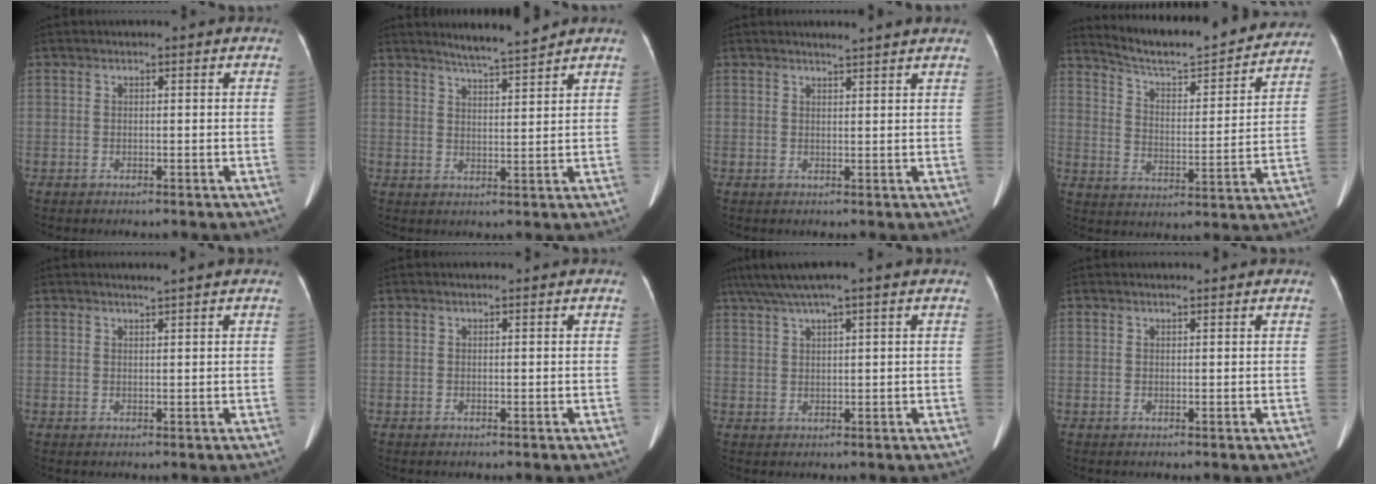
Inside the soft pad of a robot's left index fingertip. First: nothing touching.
{"total": 4.9, "force": [4.5, -0.7, 1.7], "torque": [-0.034, -0.005, 0.078]}
{"total": 3.8, "force": [3.5, -0.4, 1.4], "torque": [-0.023, 0.006, 0.039]}
{"total": 19.1, "force": [18.0, 2.1, 6.1], "torque": [-0.094, -0.021, 0.248]}
{"total": 1.6, "force": [1.4, -0.4, 0.7], "torque": [-0.010, 0.003, 0.025]}
{"total": 0.0}
{"total": 6.7, "force": [4.8, -0.1, 4.7], "torque": [-0.091, 0.039, 0.086]}
{"total": 0.8, "force": [0.8, 0.1, 0.1], "torque": [-0.008, 0.006, 0.014]}